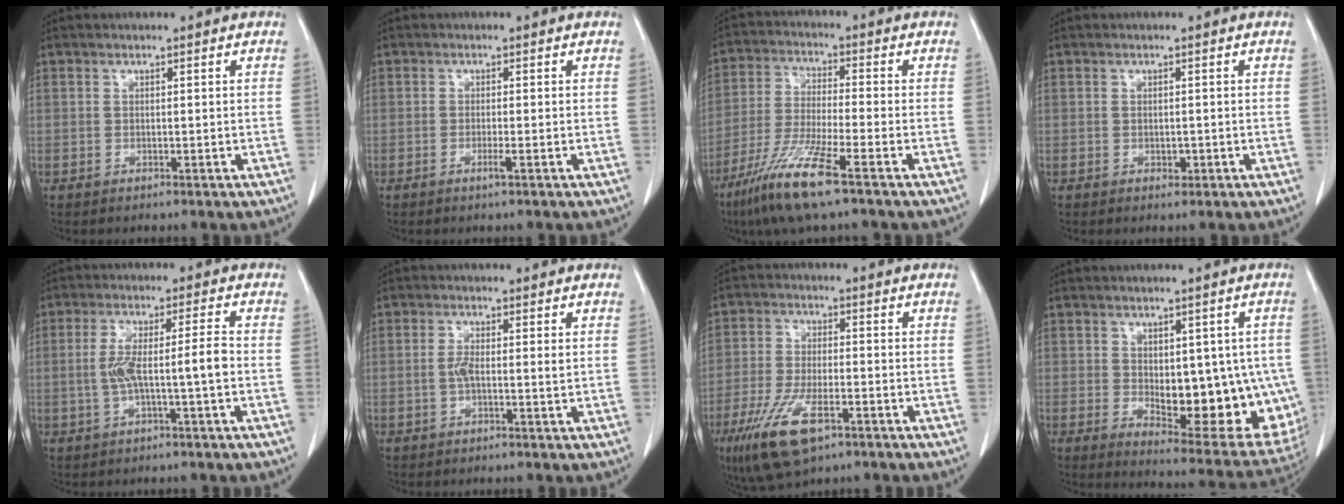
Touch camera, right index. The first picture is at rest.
{"total": 1.3, "force": [-0.7, -0.2, 1.1], "torque": [-0.023, -0.003, -0.013]}
{"total": 11.1, "force": [-6.9, 0.1, 8.7], "torque": [-0.184, -0.033, -0.136]}
{"total": 0.9, "force": [-0.3, 0.6, 0.6], "torque": [-0.011, -0.001, -0.001]}
{"total": 6.7, "force": [-1.2, 0.1, 6.6], "torque": [-0.131, 0.017, -0.017]}
{"total": 2.6, "force": [-0.1, 0.4, 2.5], "torque": [-0.051, 0.001, -0.002]}
{"total": 10.4, "force": [-5.6, 3.8, 7.9], "torque": [-0.161, -0.016, -0.096]}
{"total": 16.6, "force": [-1.9, 7.1, 14.9], "torque": [-0.151, 0.001, 0.000]}